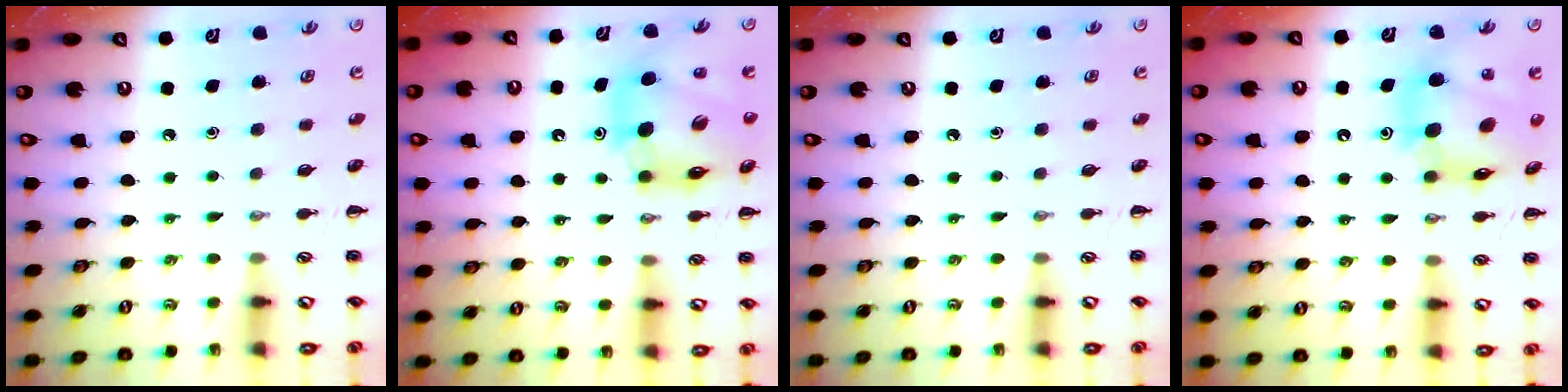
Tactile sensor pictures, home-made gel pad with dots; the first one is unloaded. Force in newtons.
{"total": 12.2, "press": 11.7, "slide": 3.3}
{"total": 0.0}
{"total": 13.7, "press": 13.1, "slide": 3.9}